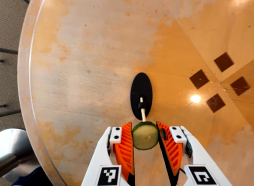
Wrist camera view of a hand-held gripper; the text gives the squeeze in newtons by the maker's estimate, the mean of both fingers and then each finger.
{"total": 9.1, "left": 9.4, "right": 8.9}